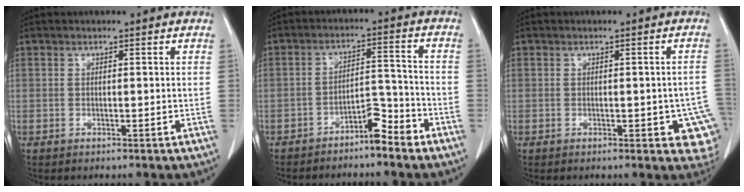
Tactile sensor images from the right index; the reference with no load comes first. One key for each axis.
{"total": 5.2, "fx": -4.2, "fy": 1.1, "fz": 2.9, "tx": -0.040, "ty": 0.014, "tz": -0.072}
{"total": 6.5, "fx": -1.7, "fy": 2.6, "fz": 5.8, "tx": -0.044, "ty": 0.006, "tz": -0.017}